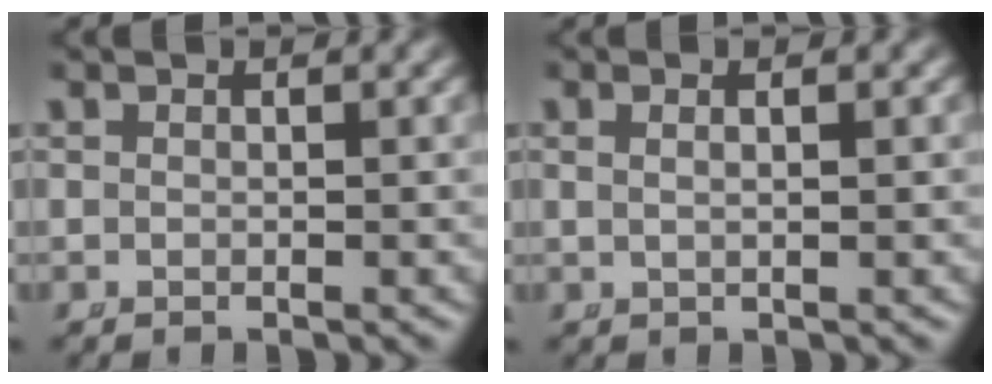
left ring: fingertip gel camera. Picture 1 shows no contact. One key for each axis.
{"total": 0.9, "fx": 0.2, "fy": -0.1, "fz": 0.9, "tx": -0.017, "ty": -0.004, "tz": 0.009}